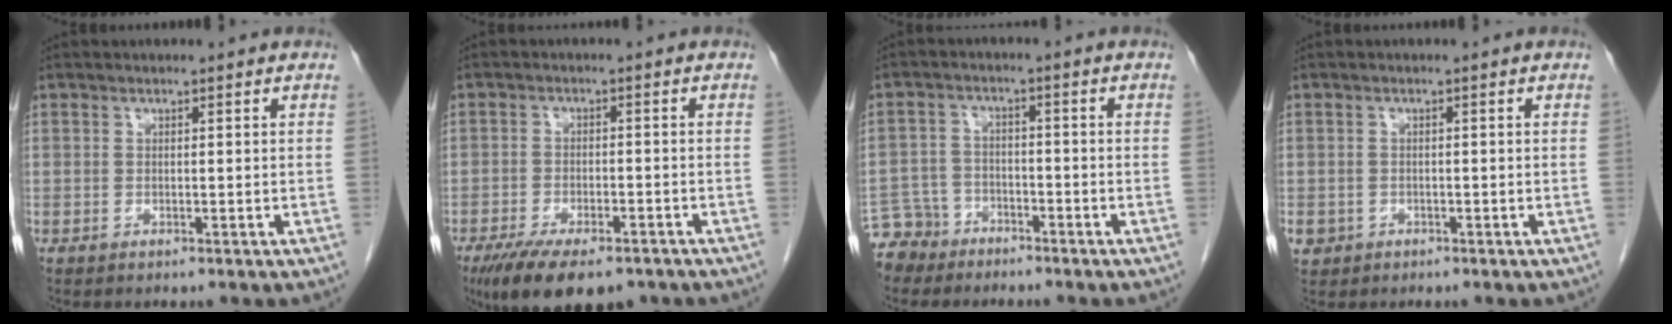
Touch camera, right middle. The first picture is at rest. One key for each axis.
{"total": 12.5, "fx": -9.0, "fy": 4.5, "fz": 7.4, "tx": -0.124, "ty": -0.015, "tz": -0.134}
{"total": 5.5, "fx": -4.5, "fy": 3.2, "fz": -0.5, "tx": 0.010, "ty": -0.002, "tz": -0.088}
{"total": 2.5, "fx": -1.1, "fy": 2.1, "fz": 0.5, "tx": -0.006, "ty": 0.003, "tz": -0.014}